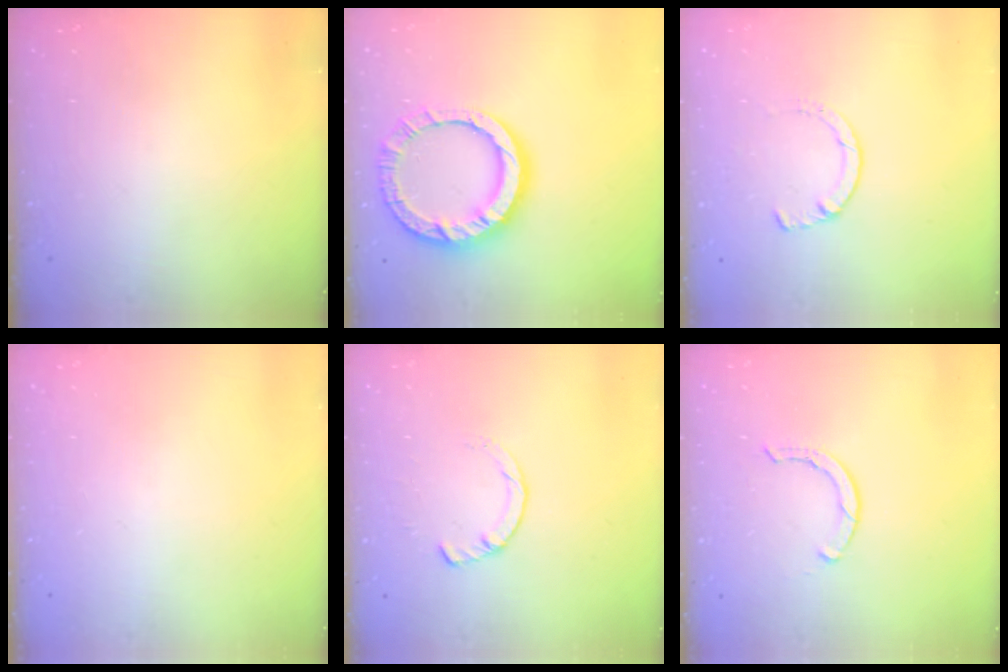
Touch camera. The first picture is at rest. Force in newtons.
{"total": 14.0, "press": 13.9, "slide": 1.4}
{"total": 1.5, "press": 1.5, "slide": 0.3}
{"total": 0.0}
{"total": 3.0, "press": 3.0, "slide": 0.4}
{"total": 1.7, "press": 1.6, "slide": 0.3}